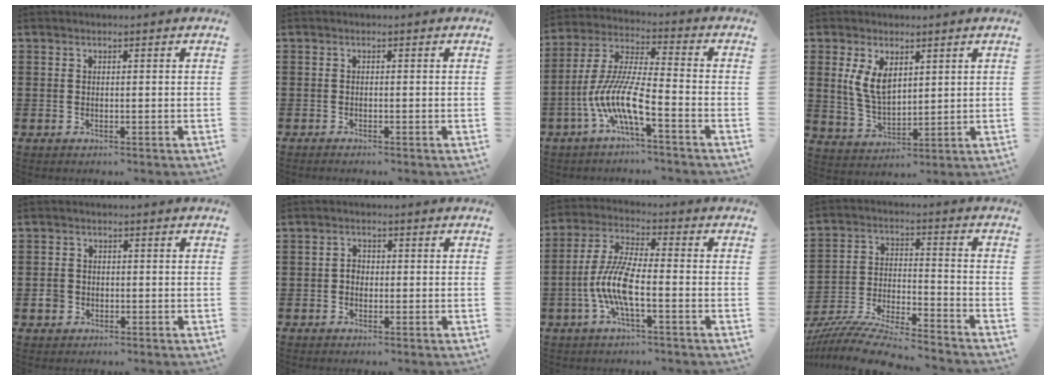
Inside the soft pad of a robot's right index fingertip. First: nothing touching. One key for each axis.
{"total": 0.5, "fx": -0.5, "fy": 0.0, "fz": 0.1, "tx": -0.003, "ty": -0.002, "tz": -0.010}
{"total": 9.7, "fx": -5.3, "fy": 1.5, "fz": 8.0, "tx": -0.199, "ty": -0.019, "tz": -0.111}
{"total": 6.4, "fx": 2.2, "fy": 3.4, "fz": 4.9, "tx": -0.112, "ty": 0.003, "tz": 0.039}
{"total": 2.0, "fx": -0.8, "fy": 1.7, "fz": 0.8, "tx": -0.017, "ty": 0.002, "tz": -0.016}
{"total": 1.6, "fx": -0.4, "fy": 1.2, "fz": 1.0, "tx": -0.020, "ty": 0.003, "tz": -0.009}
{"total": 8.3, "fx": -2.6, "fy": 2.0, "fz": 7.6, "tx": -0.184, "ty": -0.018, "tz": -0.057}
{"total": 9.8, "fx": -9.2, "fy": 0.4, "fz": 3.3, "tx": -0.074, "ty": 0.006, "tz": -0.187}